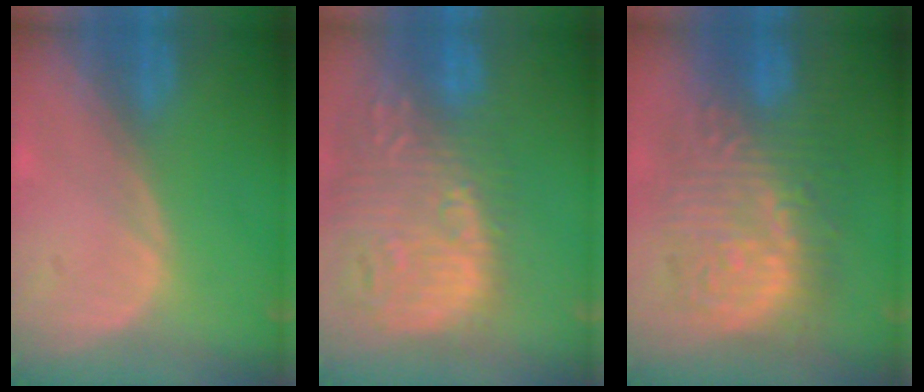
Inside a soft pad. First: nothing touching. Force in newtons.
{"total": 16.0, "press": 13.2, "slide": 9.0}
{"total": 12.8, "press": 12.7, "slide": 1.2}